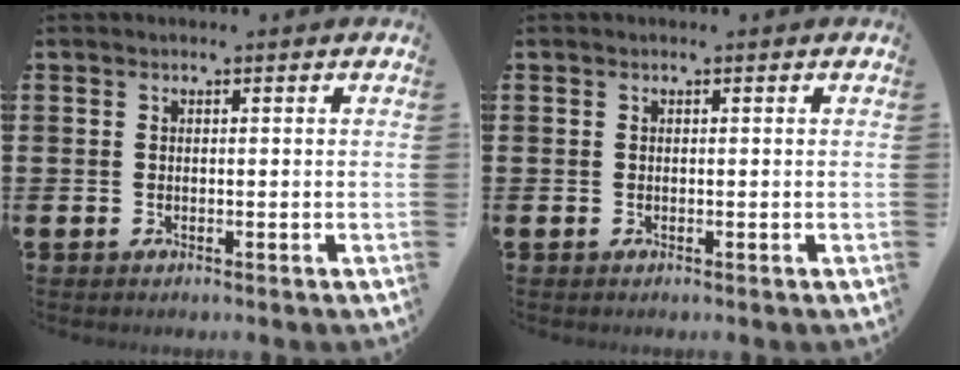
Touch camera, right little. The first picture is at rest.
{"total": 0.0}